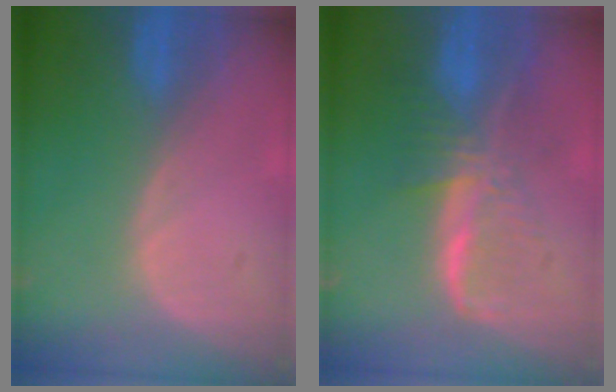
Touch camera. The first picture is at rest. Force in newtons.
{"total": 8.2, "press": 7.0, "slide": 4.2}